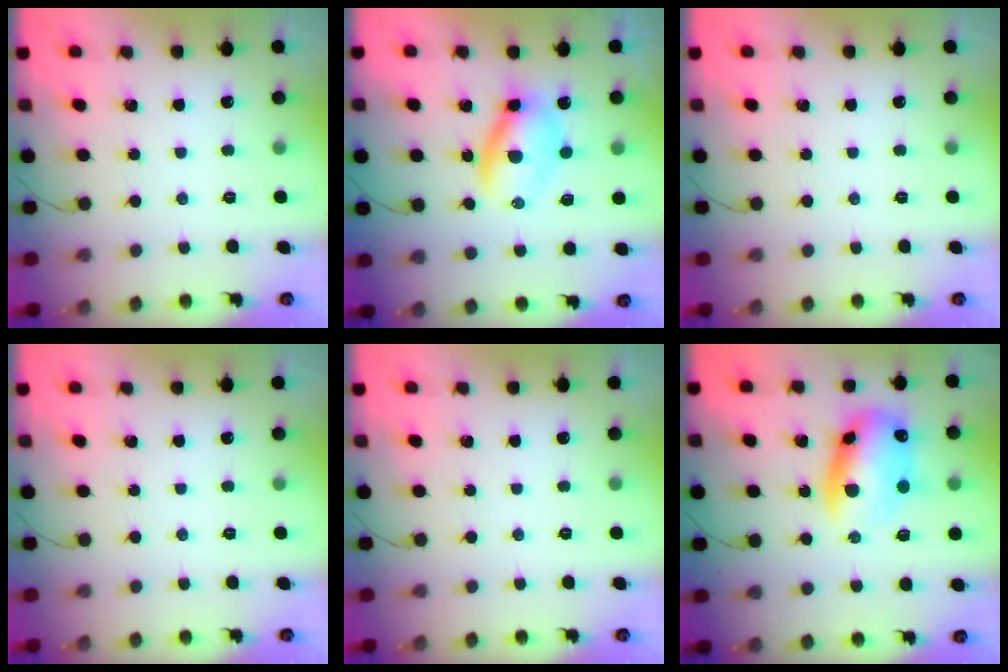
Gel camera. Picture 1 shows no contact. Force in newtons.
{"total": 7.5, "press": 7.4, "slide": 1.2}
{"total": 0.0}
{"total": 0.0}
{"total": 0.0}
{"total": 12.7, "press": 12.5, "slide": 2.5}